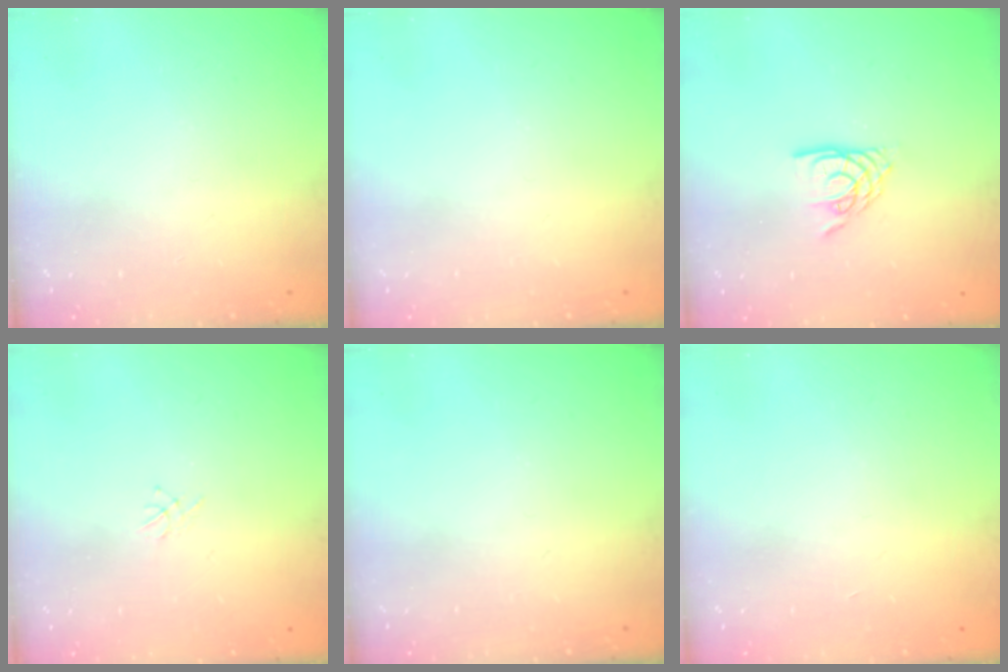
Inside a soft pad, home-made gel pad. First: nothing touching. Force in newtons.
{"total": 0.0}
{"total": 7.9, "press": 7.9, "slide": 0.6}
{"total": 1.5, "press": 1.4, "slide": 0.4}
{"total": 0.0}
{"total": 0.9, "press": 0.8, "slide": 0.2}